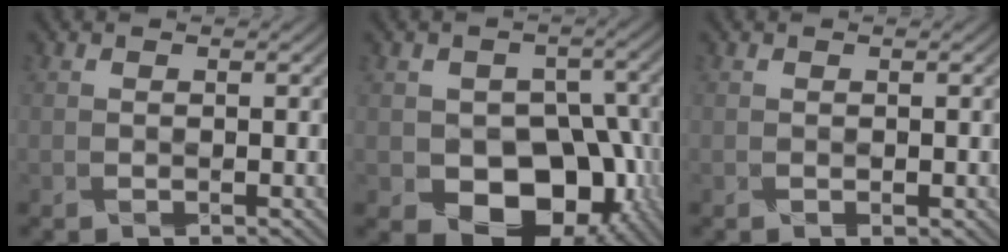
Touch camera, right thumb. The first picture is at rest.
{"total": 11.0, "force": [-4.5, 7.4, 6.9], "torque": [-0.094, -0.024, -0.066]}
{"total": 0.7, "force": [-0.1, 0.3, 0.6], "torque": [-0.010, 0.000, 0.004]}